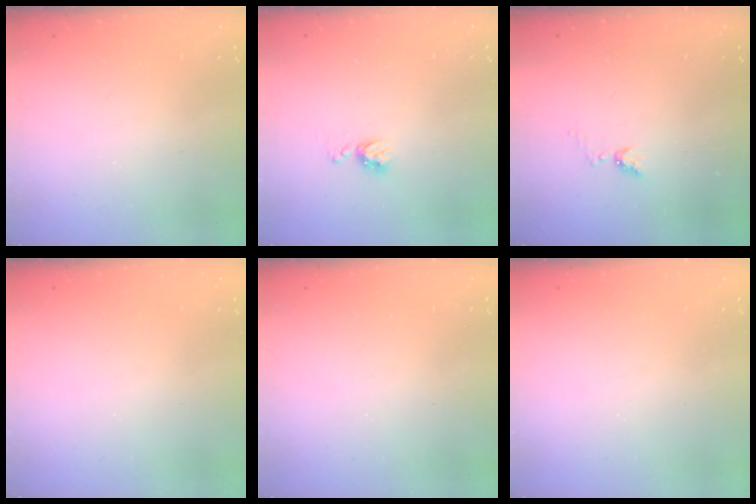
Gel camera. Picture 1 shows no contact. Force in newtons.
{"total": 5.5, "press": 5.5, "slide": 0.7}
{"total": 5.0, "press": 5.0, "slide": 0.5}
{"total": 0.0}
{"total": 0.0}
{"total": 0.6, "press": 0.4, "slide": 0.4}